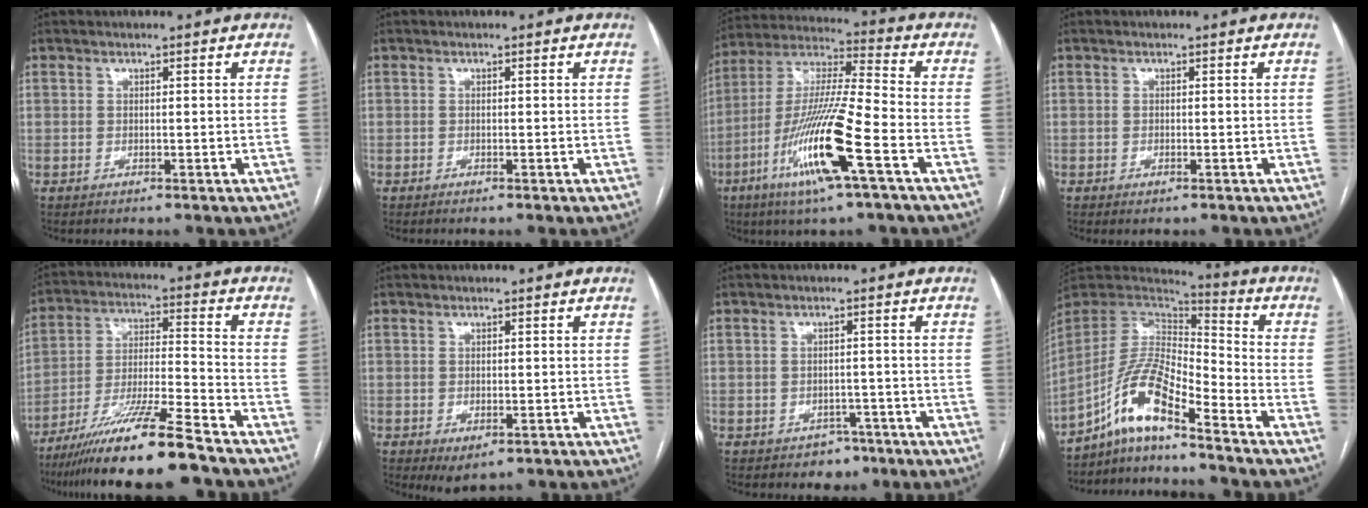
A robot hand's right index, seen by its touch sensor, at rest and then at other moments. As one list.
[{"total": 0.0}, {"total": 17.1, "force": [-7.1, 0.6, 15.5], "torque": [-0.316, -0.017, -0.135]}, {"total": 0.6, "force": [-0.4, 0.1, 0.4], "torque": [-0.005, -0.001, -0.005]}, {"total": 15.1, "force": [-11.8, -0.7, 9.4], "torque": [-0.174, -0.023, -0.207]}, {"total": 2.9, "force": [-1.3, 1.4, 2.1], "torque": [-0.031, -0.005, -0.009]}, {"total": 3.1, "force": [-1.9, 2.4, 0.5], "torque": [0.000, 0.014, -0.020]}, {"total": 11.3, "force": [-7.7, 1.8, 8.1], "torque": [-0.168, 0.018, -0.146]}]